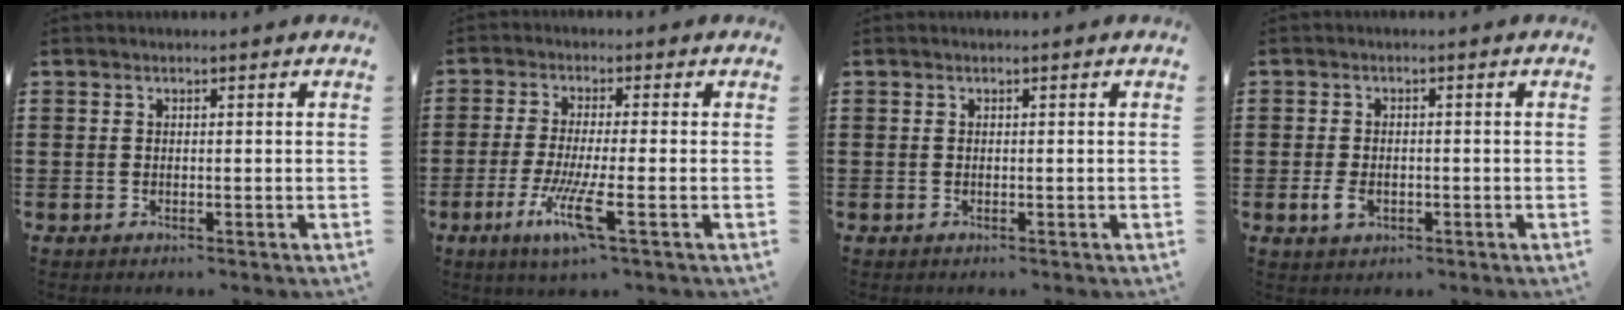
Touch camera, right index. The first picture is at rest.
{"total": 8.0, "force": [-3.2, 0.5, 7.3], "torque": [-0.159, -0.026, -0.062]}
{"total": 0.0}
{"total": 2.6, "force": [-0.8, 1.5, 1.9], "torque": [-0.051, -0.006, -0.019]}